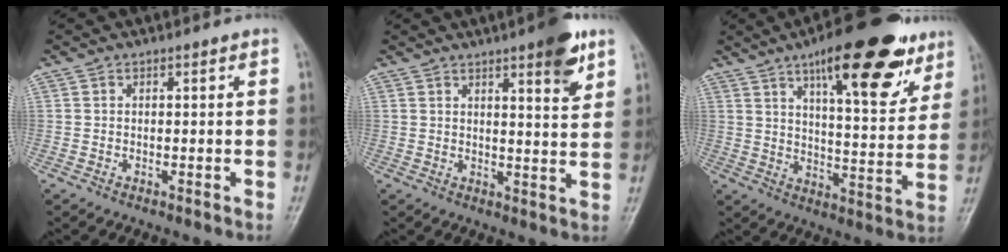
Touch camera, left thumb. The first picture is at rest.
{"total": 7.9, "force": [4.6, 1.7, 6.1], "torque": [-0.073, -0.024, 0.060]}
{"total": 21.3, "force": [12.3, 7.1, 15.9], "torque": [-0.193, -0.042, 0.183]}